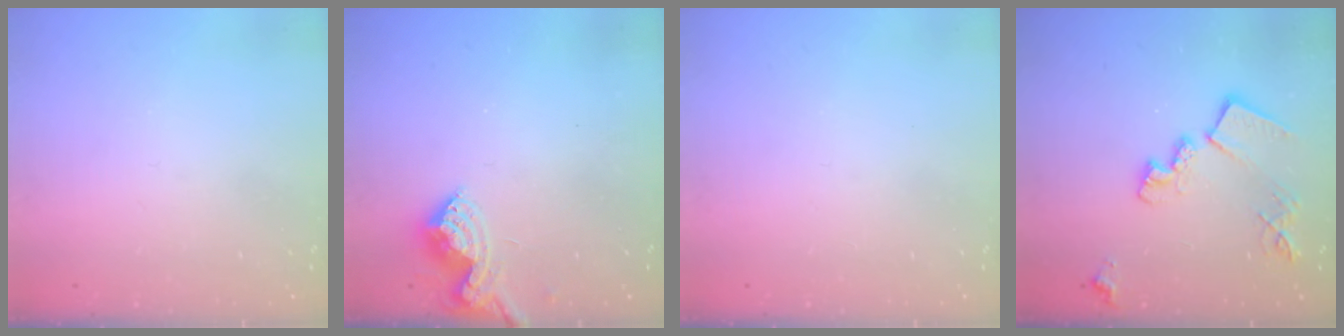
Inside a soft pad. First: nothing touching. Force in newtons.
{"total": 8.5, "press": 8.5, "slide": 0.2}
{"total": 0.0}
{"total": 15.2, "press": 15.1, "slide": 0.5}